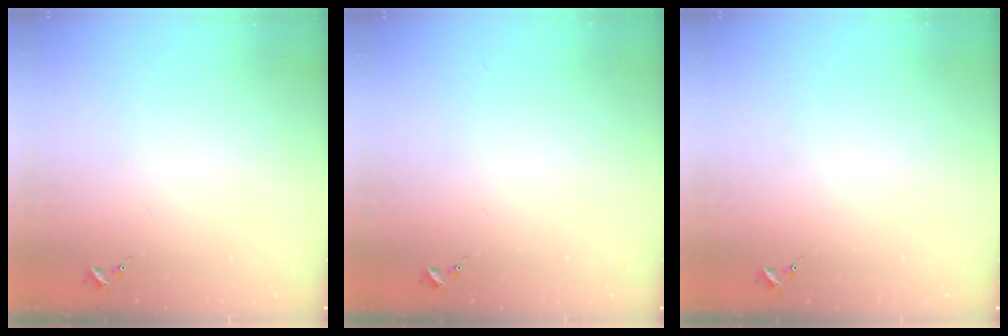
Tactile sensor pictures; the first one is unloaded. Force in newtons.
{"total": 0.0}
{"total": 0.0}